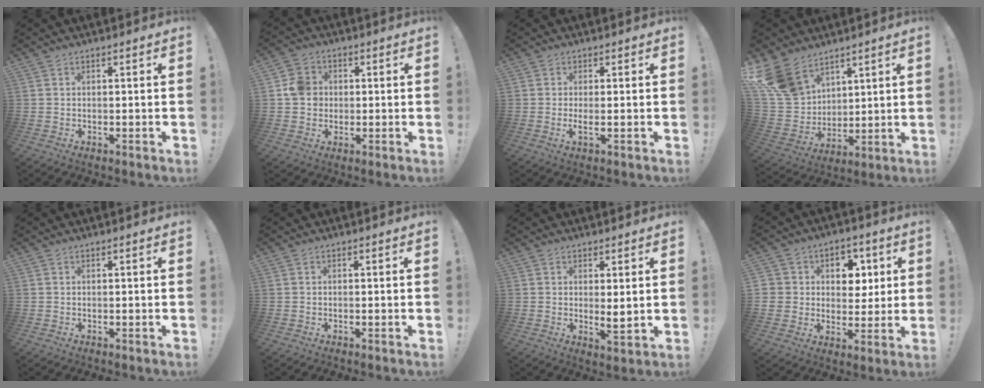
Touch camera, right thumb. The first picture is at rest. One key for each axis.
{"total": 6.9, "fx": 0.5, "fy": 6.3, "fz": 2.8, "tx": -0.046, "ty": 0.019, "tz": 0.016}
{"total": 1.8, "fx": 0.1, "fy": 0.1, "fz": 1.8, "tx": -0.032, "ty": -0.003, "tz": 0.001}
{"total": 16.5, "fx": 11.2, "fy": 10.4, "fz": 6.3, "tx": -0.140, "ty": -0.065, "tz": 0.221}
{"total": 0.0}
{"total": 0.0}
{"total": 3.5, "fx": 1.5, "fy": 0.5, "fz": 3.2, "tx": -0.029, "ty": -0.027, "tz": 0.021}
{"total": 8.8, "fx": 2.0, "fy": 8.2, "fz": 2.8, "tx": -0.028, "ty": -0.015, "tz": 0.042}